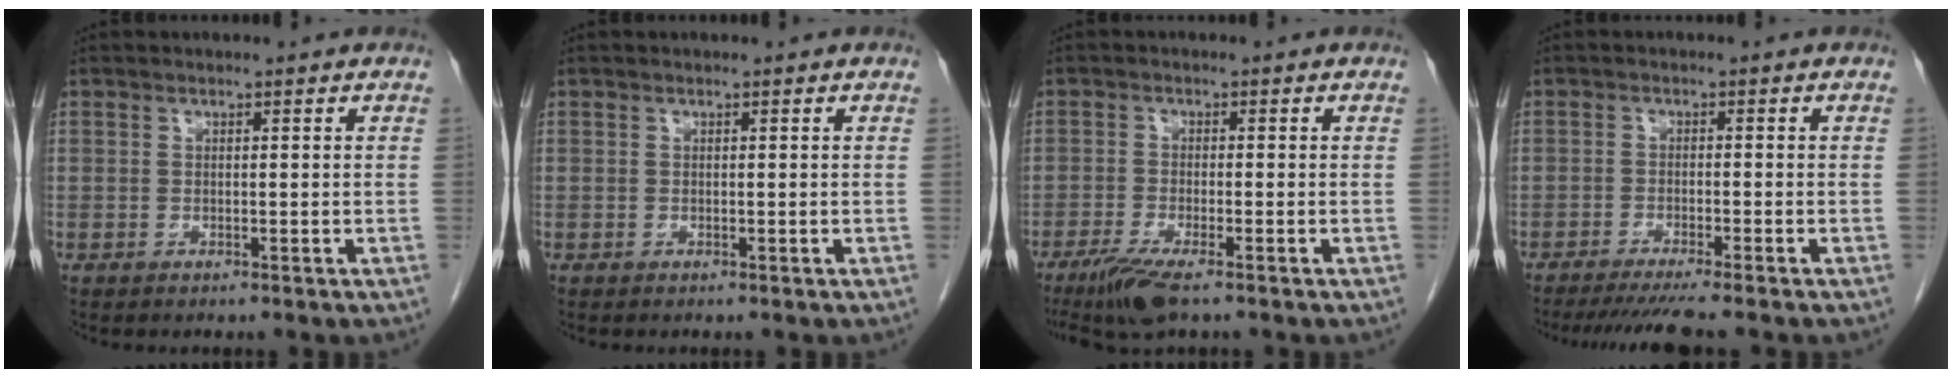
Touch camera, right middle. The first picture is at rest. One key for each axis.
{"total": 0.0}
{"total": 5.5, "fx": -3.9, "fy": 0.6, "fz": 3.9, "tx": -0.077, "ty": -0.016, "tz": -0.070}
{"total": 7.5, "fx": -6.5, "fy": -0.7, "fz": 3.8, "tx": -0.043, "ty": -0.022, "tz": -0.101}